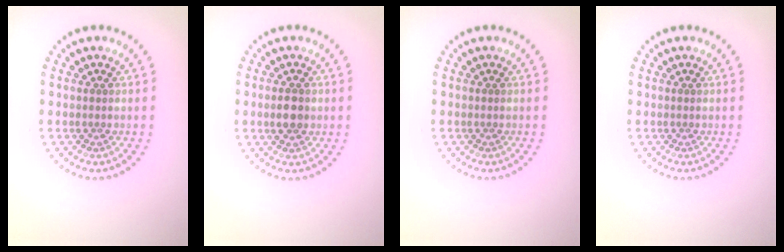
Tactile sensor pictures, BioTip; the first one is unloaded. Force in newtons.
{"total": 2.6, "press": 2.6, "slide": 0.1}
{"total": 0.0}
{"total": 0.0}